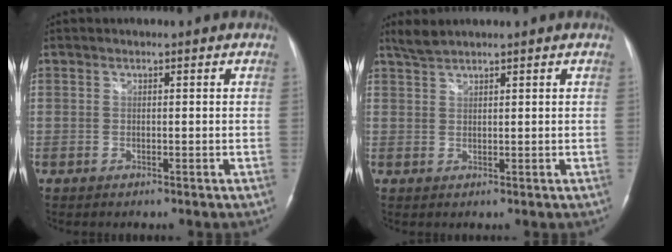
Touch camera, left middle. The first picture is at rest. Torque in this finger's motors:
{"motor_torque": [0.19, -0.06, -0.06, 0.00]}